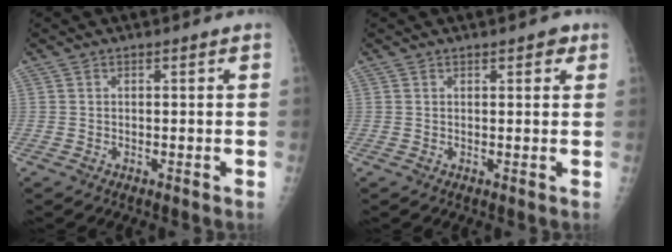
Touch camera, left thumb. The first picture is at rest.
{"total": 2.1, "force": [1.2, 1.0, 1.4], "torque": [-0.008, -0.002, 0.013]}